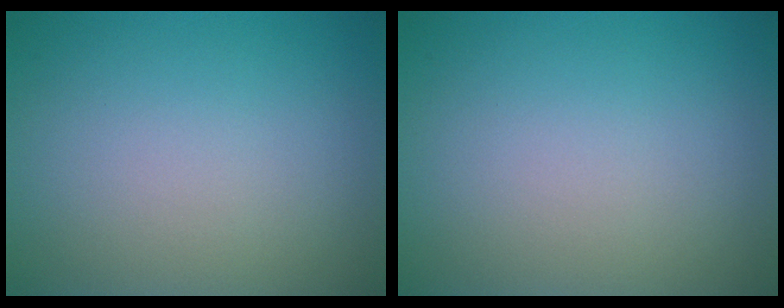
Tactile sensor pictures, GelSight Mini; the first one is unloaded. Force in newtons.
{"total": 0.0}